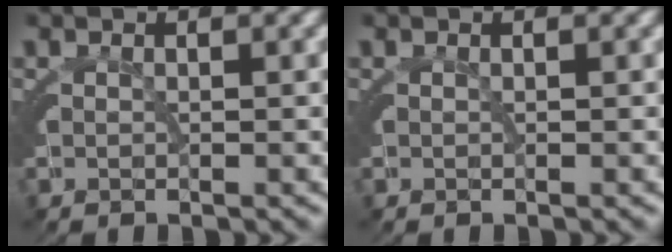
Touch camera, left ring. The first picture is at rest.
{"total": 0.0}